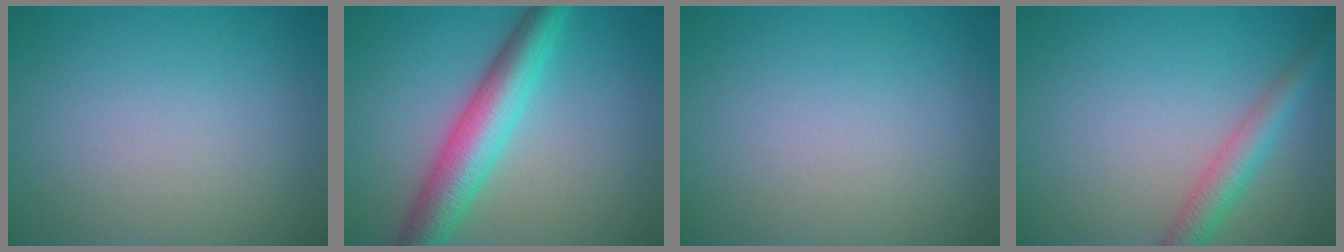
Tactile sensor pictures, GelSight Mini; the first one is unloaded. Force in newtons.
{"total": 6.5, "press": 6.5, "slide": 0.0}
{"total": 0.0}
{"total": 3.1, "press": 3.1, "slide": 0.0}